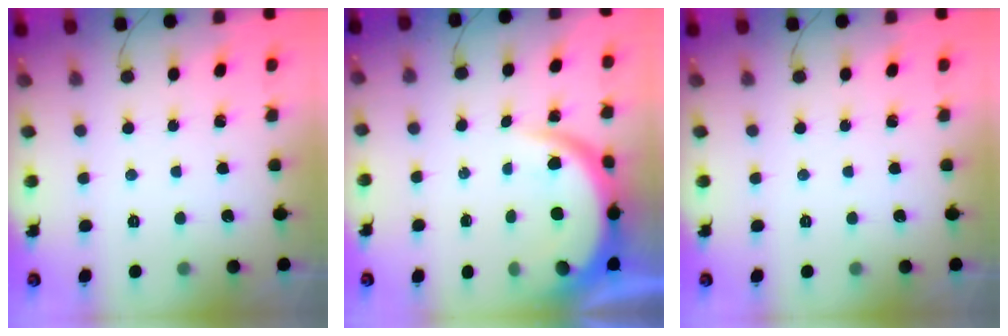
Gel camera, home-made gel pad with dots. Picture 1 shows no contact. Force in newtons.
{"total": 9.1, "press": 9.1, "slide": 1.1}
{"total": 0.0}